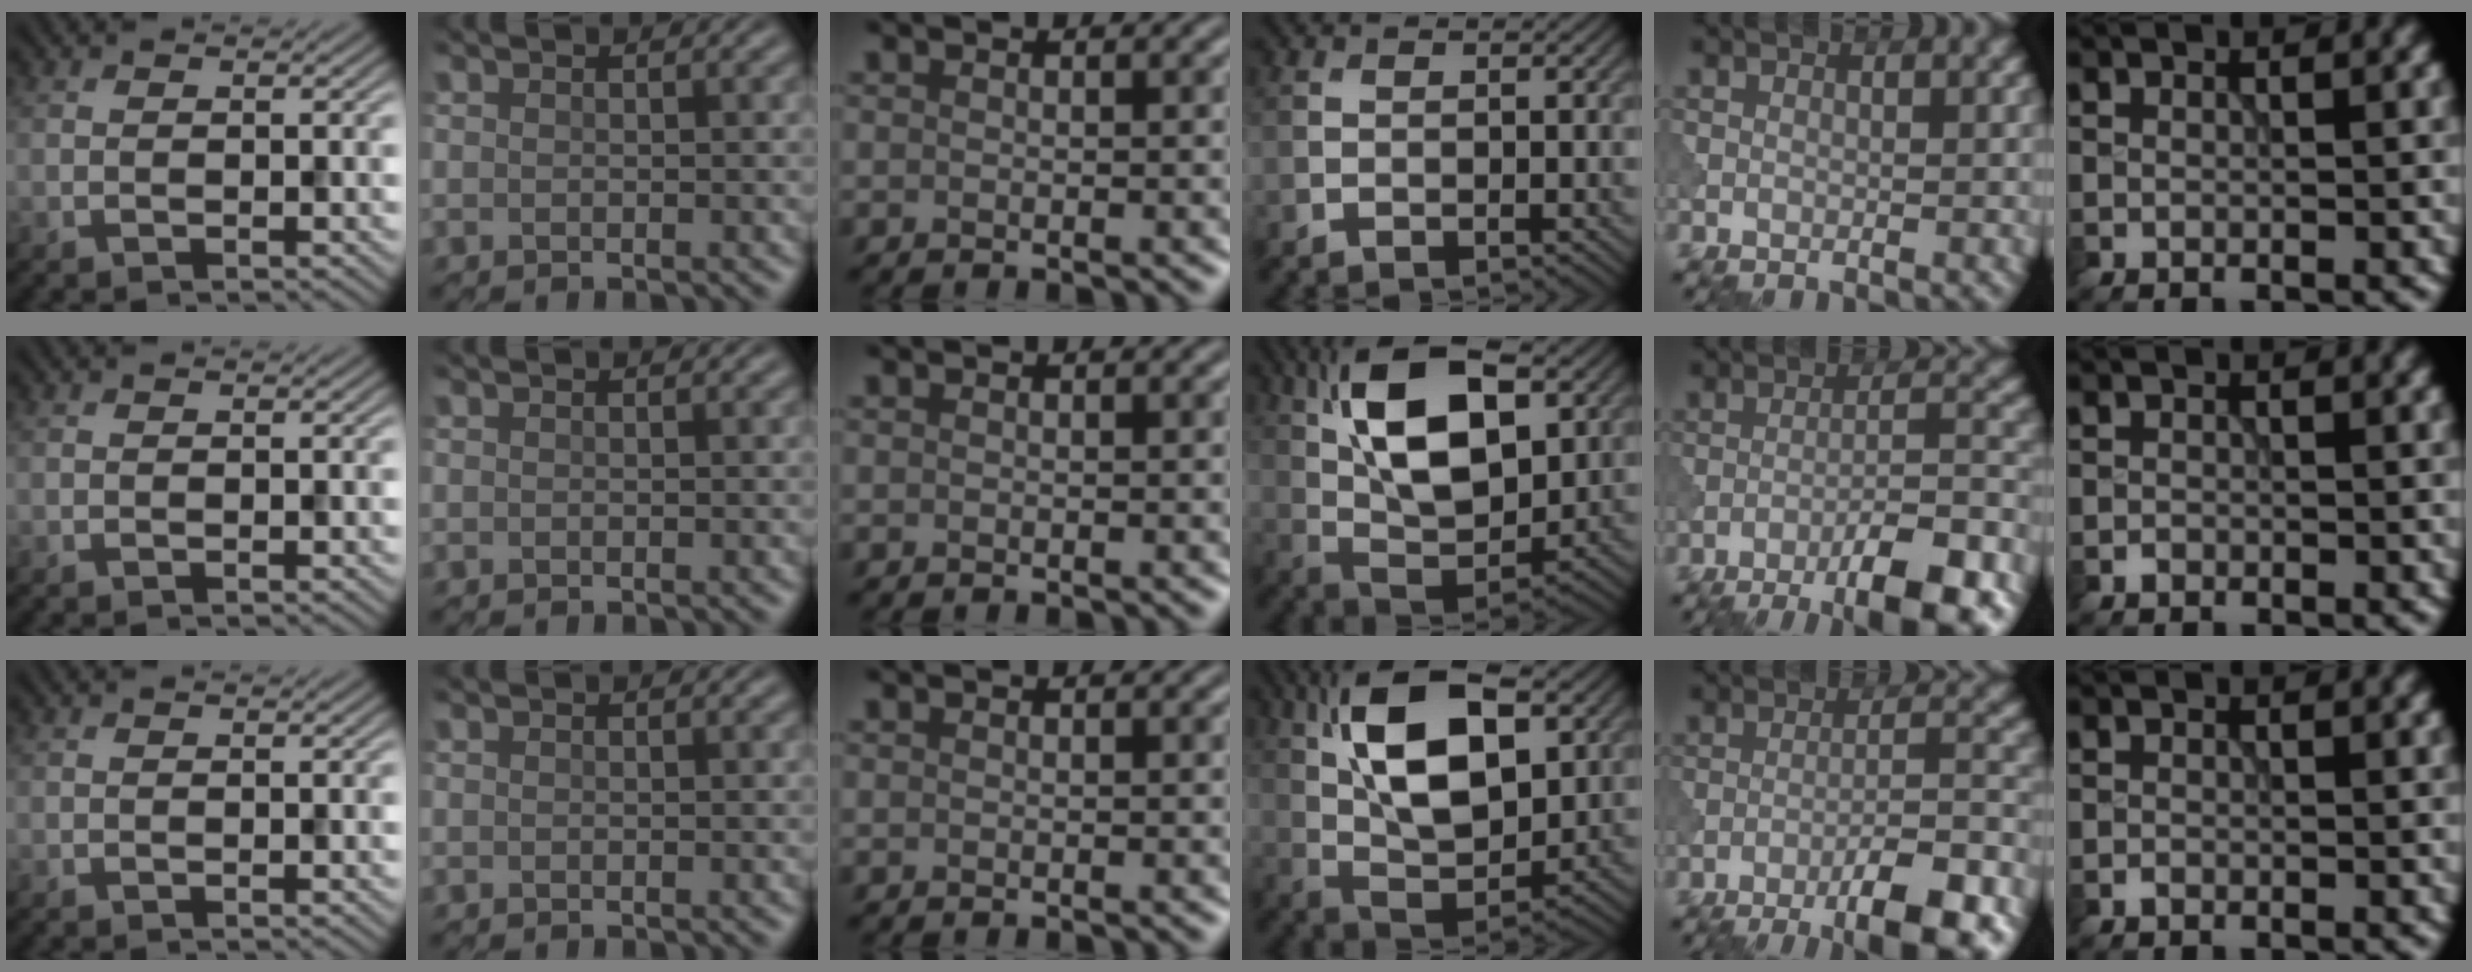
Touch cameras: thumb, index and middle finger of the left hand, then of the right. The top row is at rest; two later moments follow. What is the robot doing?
{"motion": "shake", "object": "bell"}